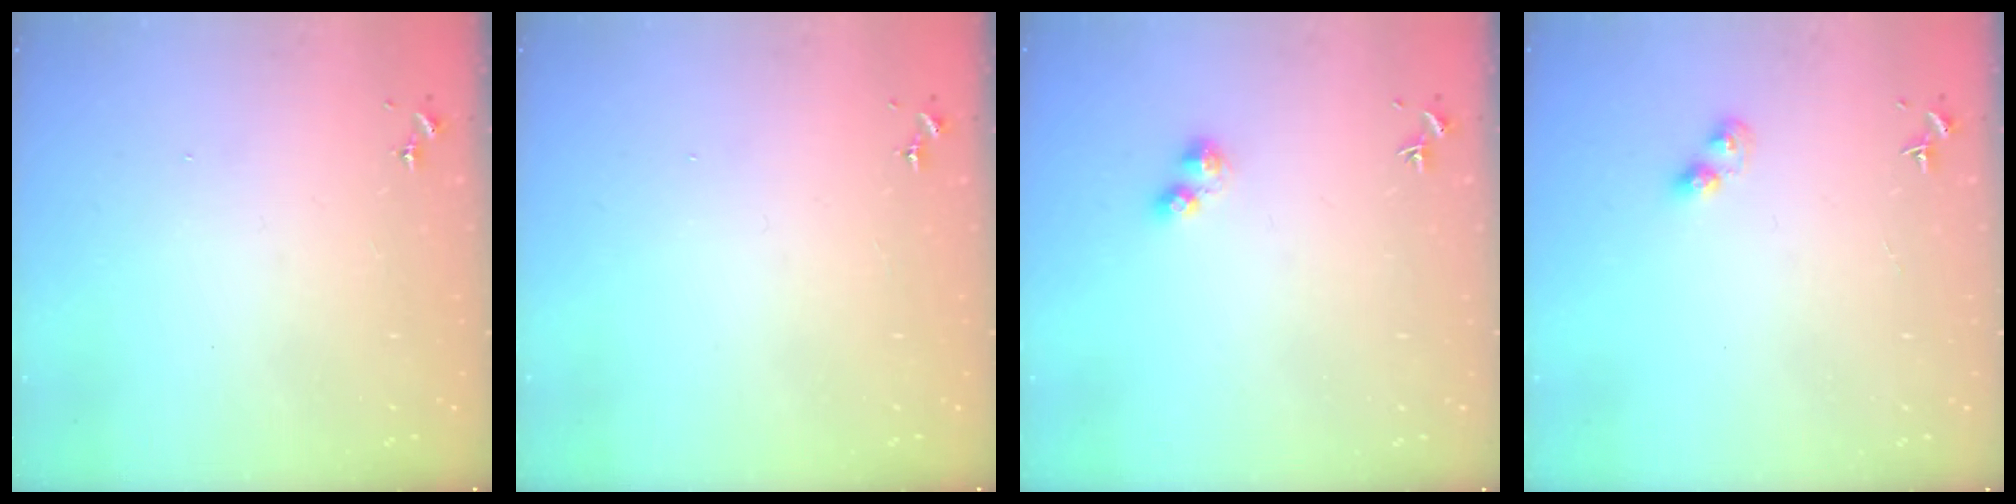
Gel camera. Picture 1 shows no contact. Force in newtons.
{"total": 0.0}
{"total": 3.5, "press": 3.4, "slide": 0.5}
{"total": 3.3, "press": 3.2, "slide": 0.5}